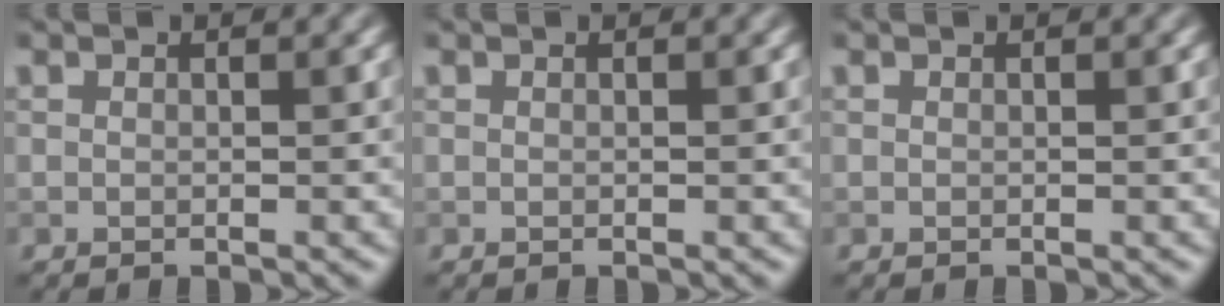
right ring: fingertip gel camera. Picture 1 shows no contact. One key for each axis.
{"total": 0.0}
{"total": 0.0}